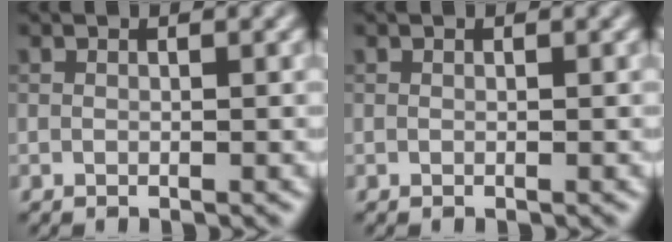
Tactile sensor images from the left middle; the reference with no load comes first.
{"total": 0.0}